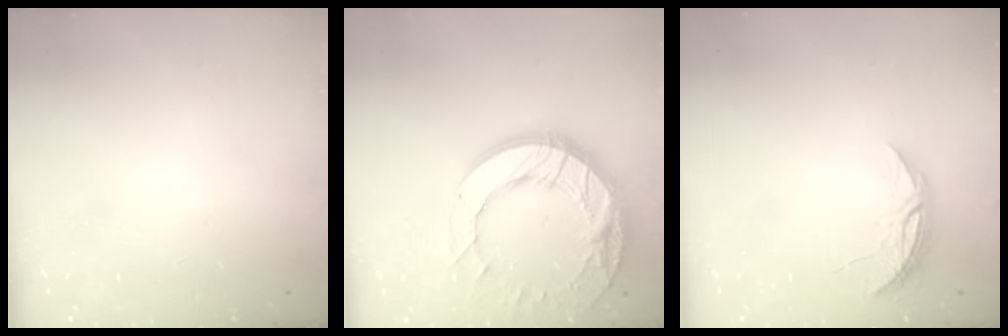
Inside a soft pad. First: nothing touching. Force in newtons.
{"total": 20.9, "press": 20.8, "slide": 1.9}
{"total": 6.2, "press": 6.2, "slide": 0.5}